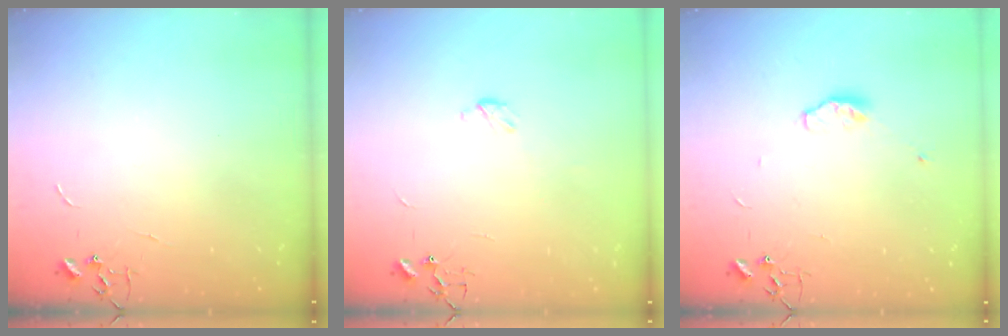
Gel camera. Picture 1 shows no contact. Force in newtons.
{"total": 3.1, "press": 3.1, "slide": 0.5}
{"total": 5.6, "press": 5.5, "slide": 0.9}